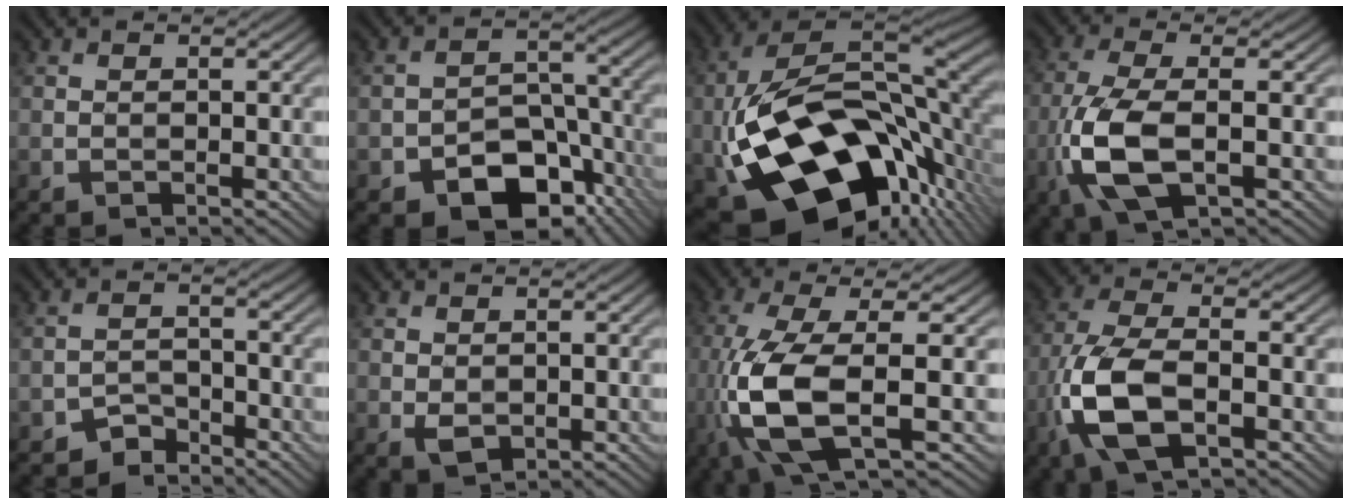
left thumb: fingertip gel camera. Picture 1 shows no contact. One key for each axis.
{"total": 9.8, "fx": -5.9, "fy": 5.8, "fz": 5.2, "tx": -0.069, "ty": -0.008, "tz": -0.096}
{"total": 19.7, "fx": -5.2, "fy": 10.4, "fz": 15.9, "tx": -0.337, "ty": -0.004, "tz": -0.081}
{"total": 8.2, "fx": -2.3, "fy": 2.8, "fz": 7.4, "tx": -0.174, "ty": 0.003, "tz": -0.049}
{"total": 2.6, "fx": -2.5, "fy": 0.6, "fz": -0.3, "tx": 0.015, "ty": 0.013, "tz": -0.054}
{"total": 0.9, "fx": 0.3, "fy": 0.6, "fz": 0.5, "tx": -0.011, "ty": -0.001, "tz": 0.011}
{"total": 10.6, "fx": -2.2, "fy": 2.8, "fz": 10.0, "tx": -0.226, "ty": -0.007, "tz": -0.048}
{"total": 9.8, "fx": -3.5, "fy": 3.9, "fz": 8.3, "tx": -0.193, "ty": 0.000, "tz": -0.077}